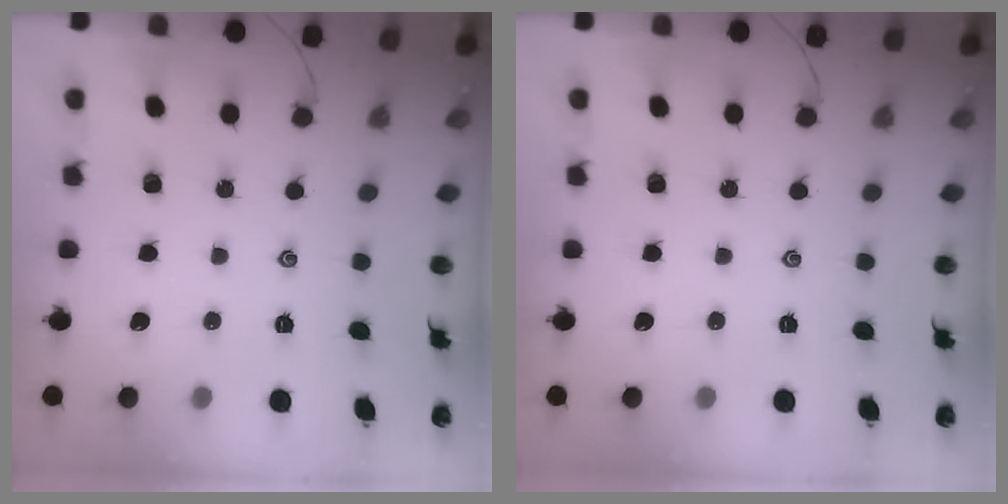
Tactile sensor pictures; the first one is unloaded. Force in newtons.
{"total": 0.0}